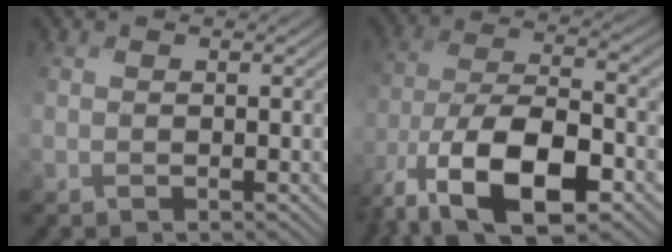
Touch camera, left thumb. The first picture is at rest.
{"total": 14.4, "force": [-8.3, 5.7, 10.4], "torque": [-0.218, -0.016, -0.165]}